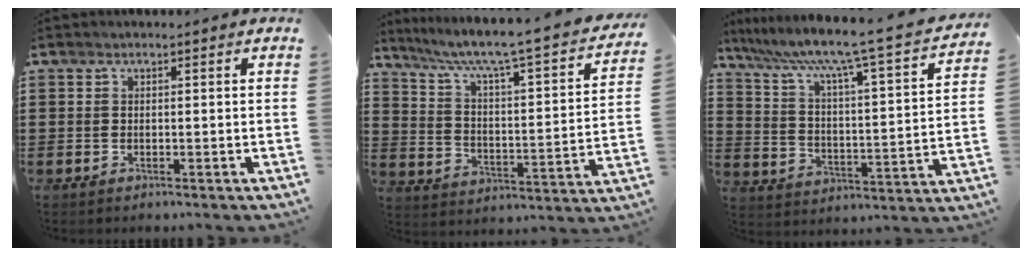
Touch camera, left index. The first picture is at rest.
{"total": 5.3, "force": [4.0, -0.1, 3.5], "torque": [-0.087, -0.043, 0.055]}
{"total": 7.9, "force": [6.2, -0.5, 4.8], "torque": [-0.120, -0.052, 0.091]}